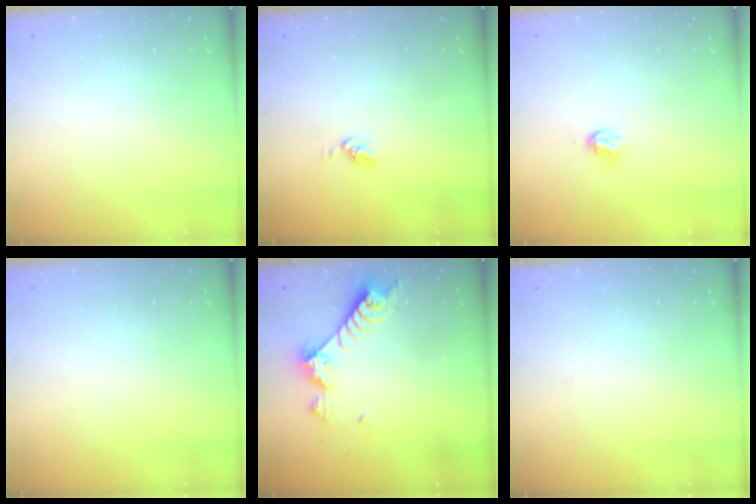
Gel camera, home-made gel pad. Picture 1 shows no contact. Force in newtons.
{"total": 2.8, "press": 2.8, "slide": 0.4}
{"total": 3.9, "press": 3.9, "slide": 0.4}
{"total": 0.0}
{"total": 7.9, "press": 7.8, "slide": 1.3}
{"total": 0.0}